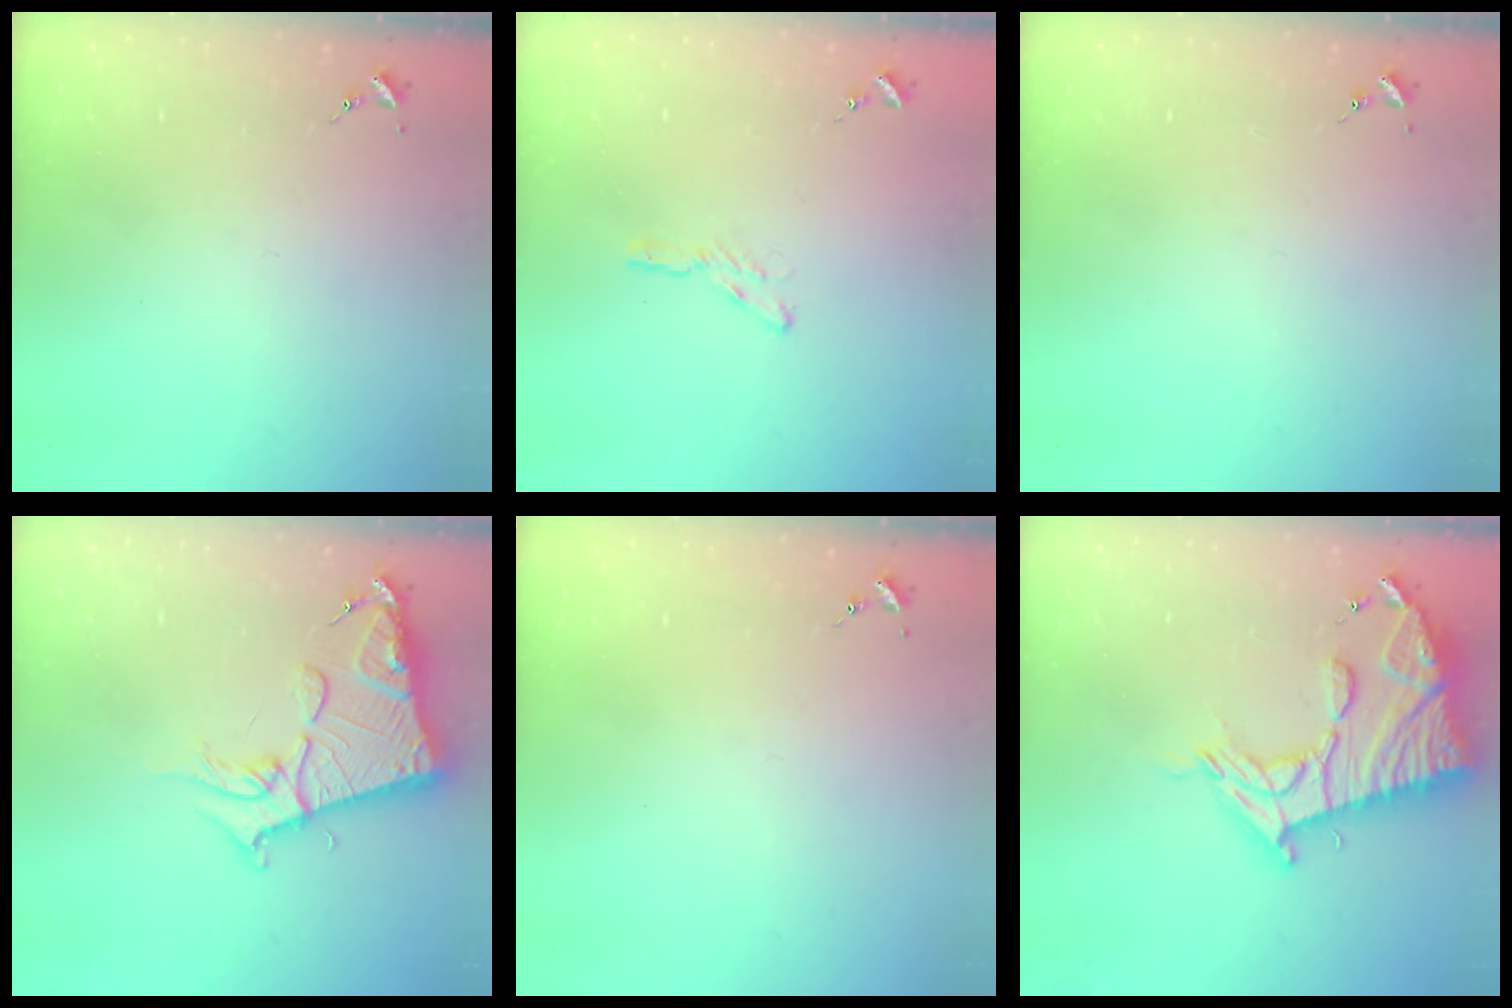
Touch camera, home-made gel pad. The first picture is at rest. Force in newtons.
{"total": 4.3, "press": 4.2, "slide": 0.4}
{"total": 0.0}
{"total": 14.8, "press": 14.8, "slide": 1.5}
{"total": 0.0}
{"total": 19.3, "press": 19.3, "slide": 1.6}